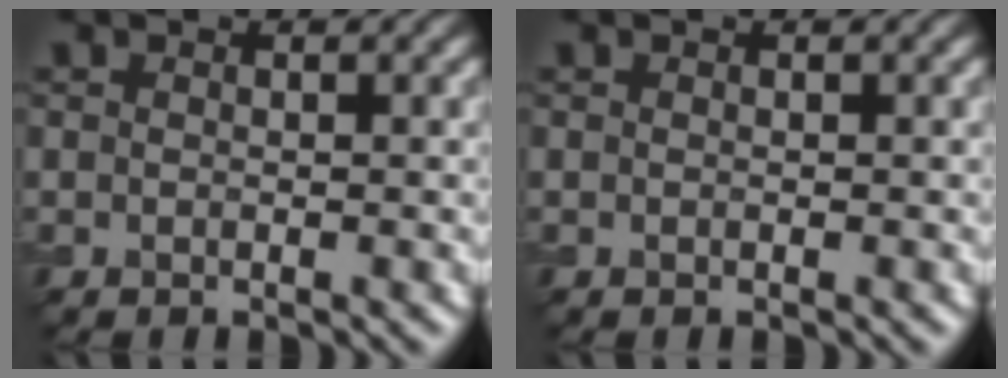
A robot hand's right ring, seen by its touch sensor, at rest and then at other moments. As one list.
[{"total": 0.0}]